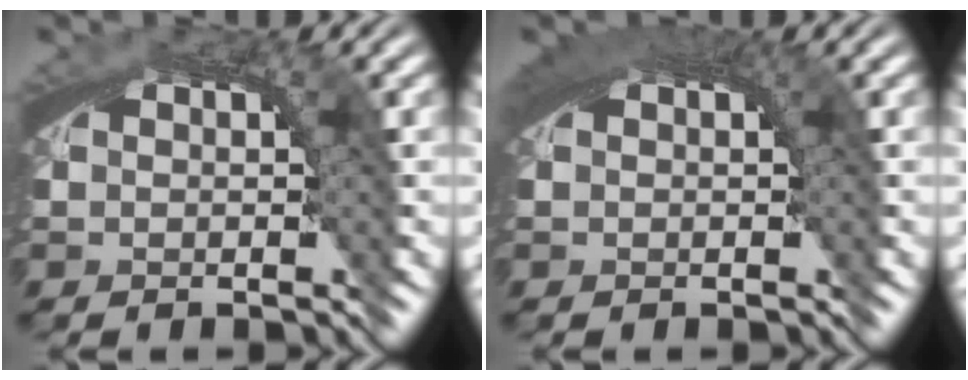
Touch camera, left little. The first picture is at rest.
{"total": 1.8, "force": [0.9, 0.3, 1.6], "torque": [-0.019, 0.006, 0.013]}